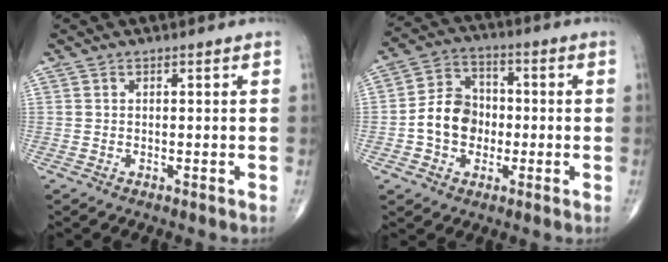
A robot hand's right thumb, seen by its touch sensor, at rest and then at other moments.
{"total": 9.8, "force": [-1.6, 8.0, 5.5], "torque": [-0.072, 0.031, -0.038]}